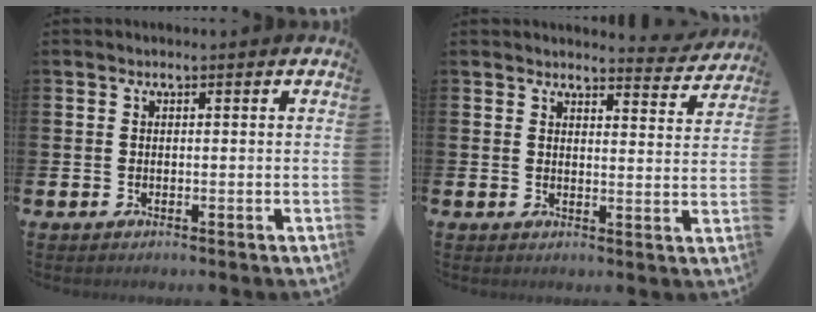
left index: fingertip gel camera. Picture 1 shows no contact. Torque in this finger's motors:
{"motor_torque": [1.01, -1.13, 0.36, 0.04]}